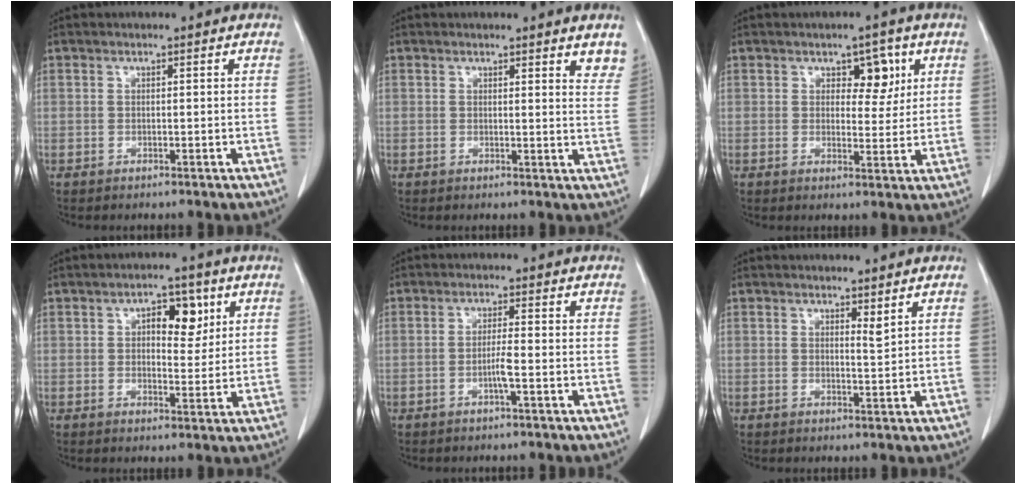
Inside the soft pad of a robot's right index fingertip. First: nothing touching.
{"total": 4.4, "force": [3.8, 0.8, 2.1], "torque": [-0.018, -0.019, 0.027]}
{"total": 4.7, "force": [2.0, 2.6, 3.3], "torque": [-0.034, 0.005, 0.029]}
{"total": 5.9, "force": [2.2, 3.0, 4.6], "torque": [-0.063, 0.010, 0.033]}
{"total": 2.6, "force": [-0.9, -0.2, 2.4], "torque": [-0.045, -0.001, -0.018]}
{"total": 1.3, "force": [1.0, 0.0, 0.9], "torque": [-0.015, -0.010, 0.017]}